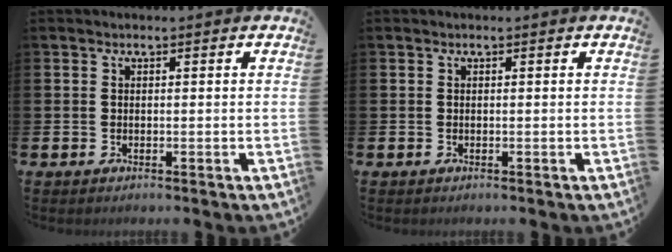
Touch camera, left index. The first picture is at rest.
{"total": 0.0}